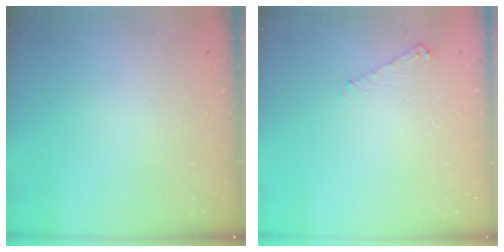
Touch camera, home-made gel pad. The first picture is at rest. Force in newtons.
{"total": 4.7, "press": 4.7, "slide": 0.7}